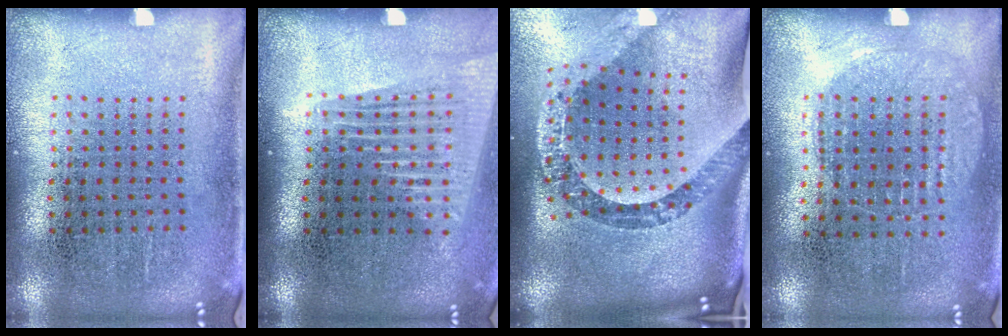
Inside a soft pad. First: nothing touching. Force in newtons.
{"total": 1.6, "press": 1.4, "slide": 0.7}
{"total": 3.5, "press": 2.5, "slide": 2.5}
{"total": 1.0, "press": 0.9, "slide": 0.4}